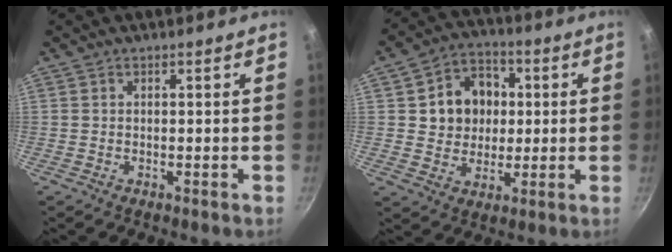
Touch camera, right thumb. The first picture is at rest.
{"total": 11.5, "force": [1.8, 9.9, 5.7], "torque": [-0.052, 0.008, 0.027]}